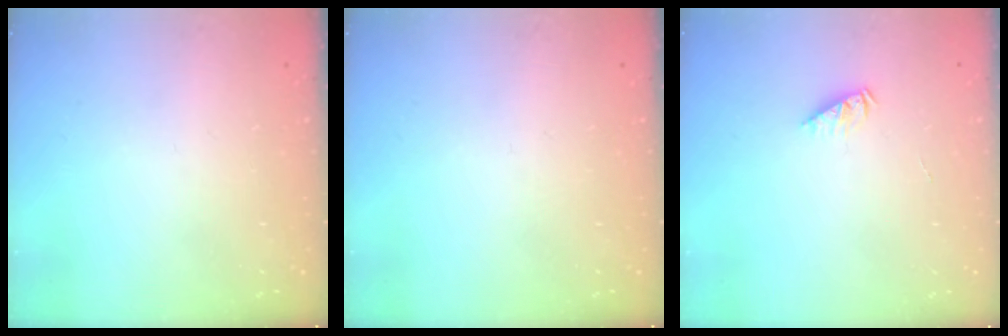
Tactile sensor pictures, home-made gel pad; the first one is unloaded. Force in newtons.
{"total": 0.0}
{"total": 2.1, "press": 2.1, "slide": 0.3}